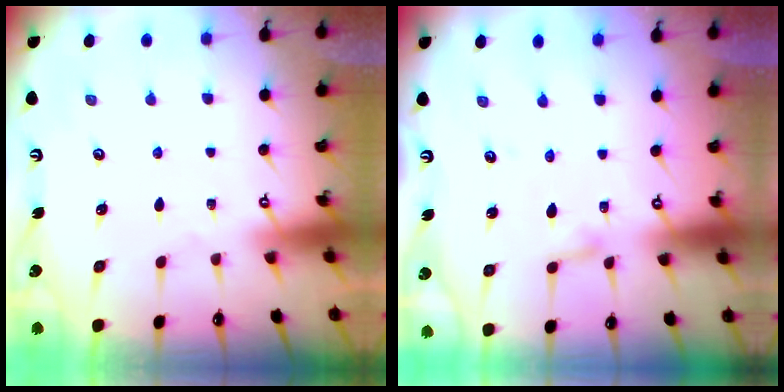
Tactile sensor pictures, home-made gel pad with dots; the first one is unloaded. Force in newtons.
{"total": 2.0, "press": 2.0, "slide": 0.2}